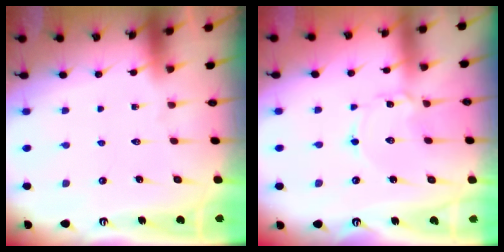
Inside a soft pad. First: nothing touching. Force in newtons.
{"total": 1.8, "press": 1.8, "slide": 0.1}